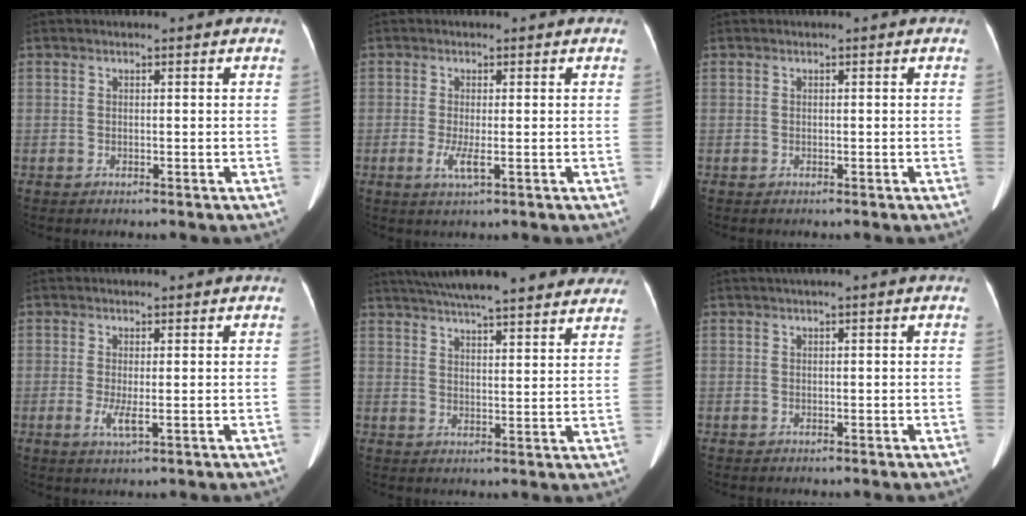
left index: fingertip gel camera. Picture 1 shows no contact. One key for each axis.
{"total": 2.6, "fx": -0.8, "fy": 0.4, "fz": 2.5, "tx": -0.055, "ty": -0.009, "tz": -0.012}
{"total": 0.0}
{"total": 2.5, "fx": -0.6, "fy": 0.5, "fz": 2.4, "tx": -0.052, "ty": -0.009, "tz": -0.007}
{"total": 24.0, "fx": 20.8, "fy": 3.8, "fz": 11.4, "tx": -0.187, "ty": 0.015, "tz": 0.265}
{"total": 0.7, "fx": 0.1, "fy": -0.1, "fz": 0.7, "tx": -0.021, "ty": 0.009, "tz": 0.005}